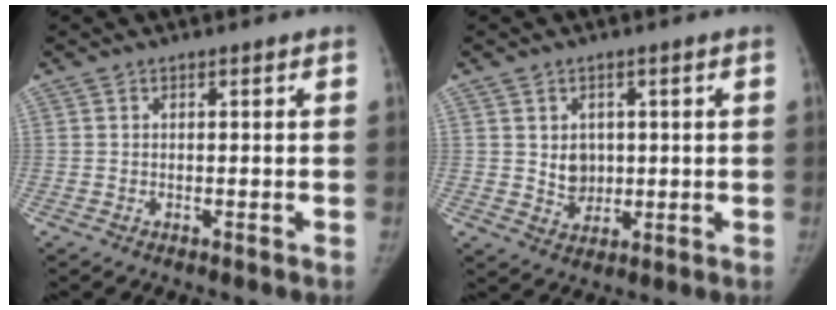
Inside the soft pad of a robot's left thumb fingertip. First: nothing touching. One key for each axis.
{"total": 4.8, "fx": 0.6, "fy": 4.1, "fz": 2.4, "tx": -0.011, "ty": -0.007, "tz": 0.020}